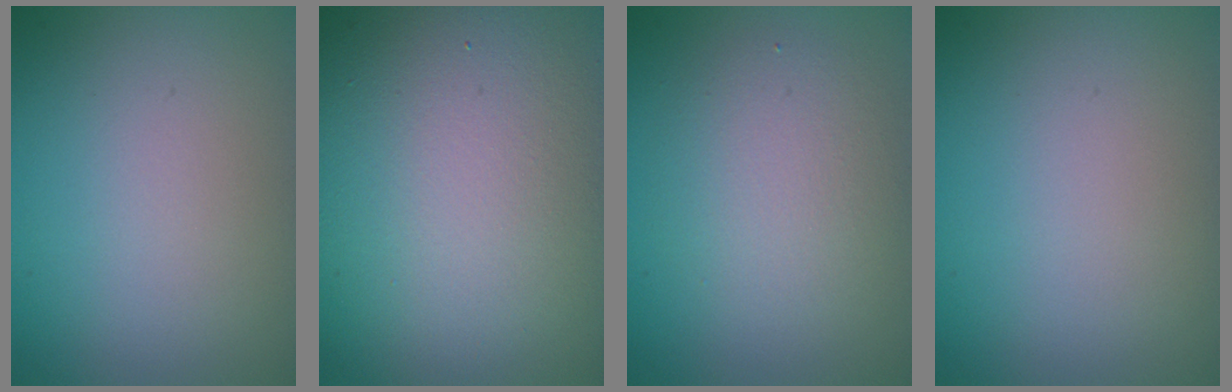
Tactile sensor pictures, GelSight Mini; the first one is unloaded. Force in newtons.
{"total": 21.1, "press": 21.1, "slide": 1.4}
{"total": 3.4, "press": 3.4, "slide": 0.4}
{"total": 0.0}